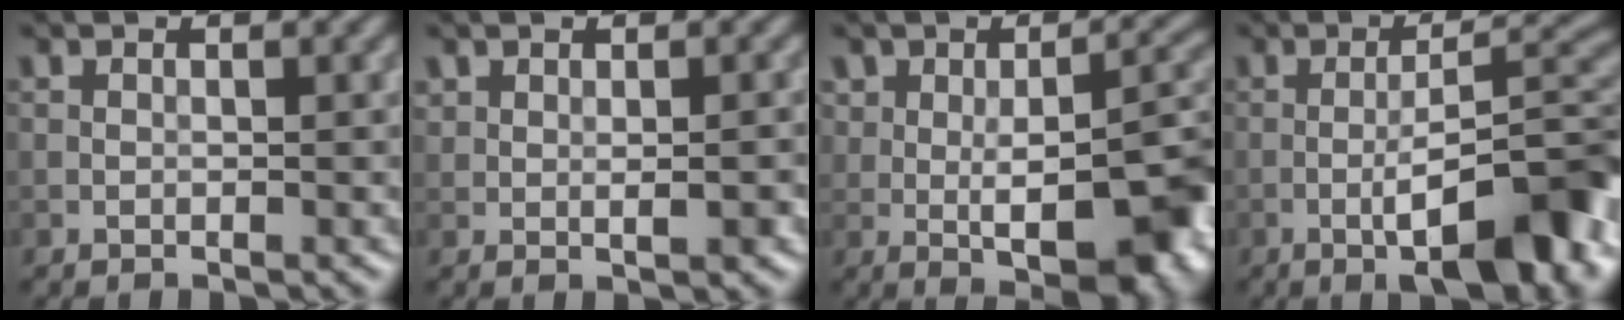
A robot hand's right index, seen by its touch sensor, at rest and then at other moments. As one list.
[{"total": 1.4, "force": [0.4, 0.6, 1.2], "torque": [-0.023, -0.002, 0.014]}, {"total": 9.6, "force": [-1.7, 4.6, 8.3], "torque": [-0.112, -0.003, -0.017]}, {"total": 10.0, "force": [-3.8, 2.6, 8.9], "torque": [-0.125, 0.016, -0.056]}]